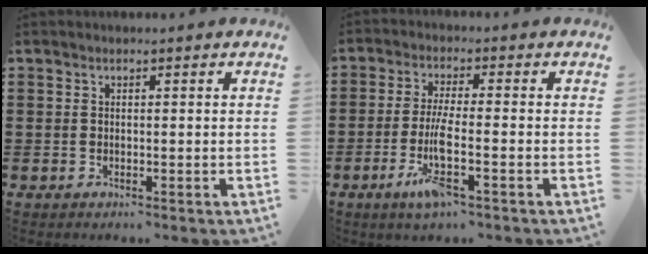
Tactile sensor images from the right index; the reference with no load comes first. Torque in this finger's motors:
{"motor_torque": [1.57, -0.52, 0.73, 0.13]}